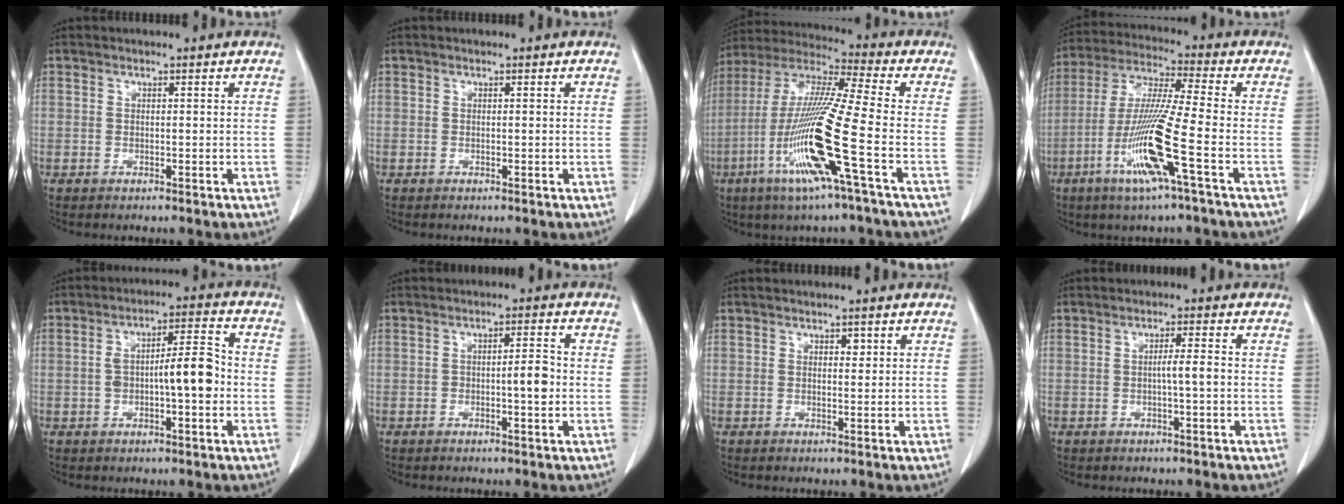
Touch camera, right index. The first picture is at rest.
{"total": 0.0}
{"total": 17.3, "force": [-6.0, -0.9, 16.2], "torque": [-0.334, -0.021, -0.124]}
{"total": 13.7, "force": [-5.2, -0.9, 12.6], "torque": [-0.260, -0.019, -0.105]}
{"total": 8.2, "force": [-1.1, 2.0, 7.9], "torque": [-0.141, 0.023, -0.020]}
{"total": 3.5, "force": [-0.7, 0.8, 3.4], "torque": [-0.049, 0.004, -0.010]}
{"total": 1.0, "force": [0.5, 0.6, 0.6], "torque": [-0.006, -0.002, 0.006]}
{"total": 2.4, "force": [-0.4, -0.2, 2.4], "torque": [-0.039, 0.002, -0.007]}